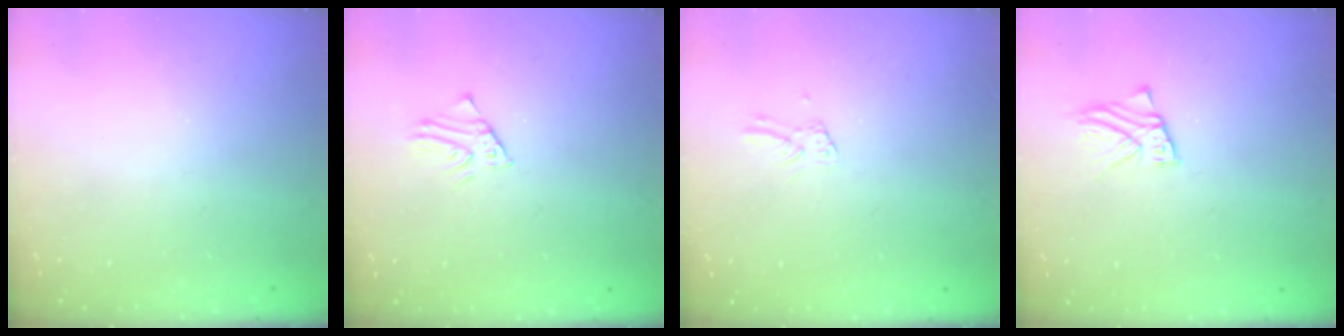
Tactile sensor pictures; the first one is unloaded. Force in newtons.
{"total": 1.7, "press": 1.7, "slide": 0.2}
{"total": 1.9, "press": 1.9, "slide": 0.1}
{"total": 2.7, "press": 2.7, "slide": 0.2}